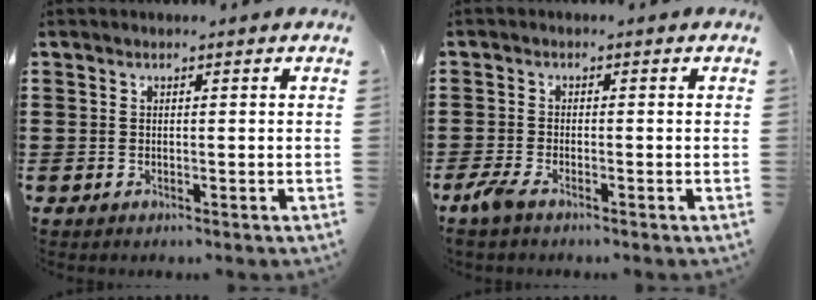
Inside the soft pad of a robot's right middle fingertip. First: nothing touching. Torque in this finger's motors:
{"motor_torque": [2.14, 0.00, 0.05, 0.07]}